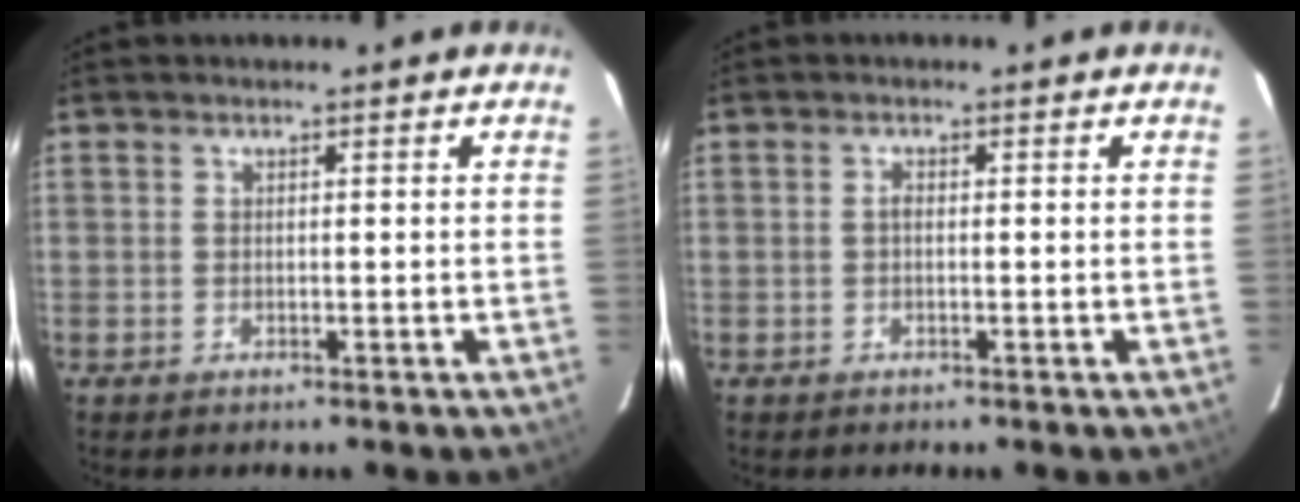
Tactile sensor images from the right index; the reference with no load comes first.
{"total": 0.7, "force": [-0.1, 0.4, 0.6], "torque": [-0.010, 0.005, -0.004]}